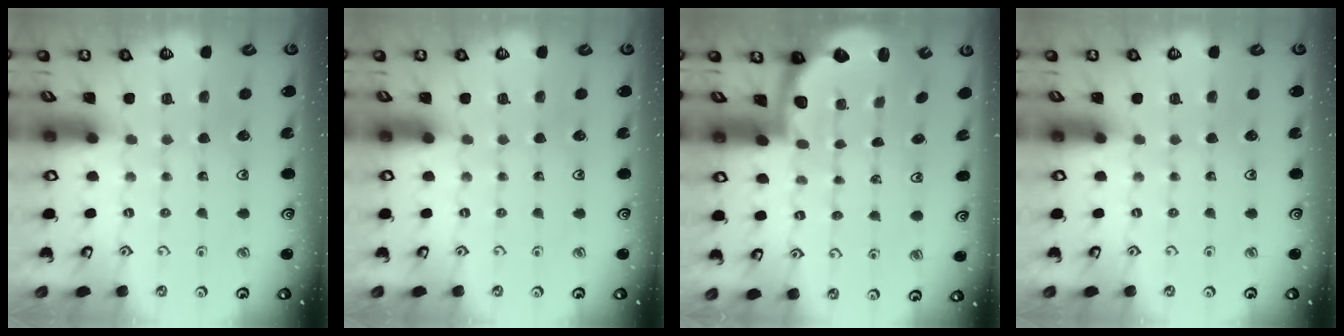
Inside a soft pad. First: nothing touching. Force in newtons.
{"total": 0.0}
{"total": 2.2, "press": 2.1, "slide": 0.8}
{"total": 0.0}